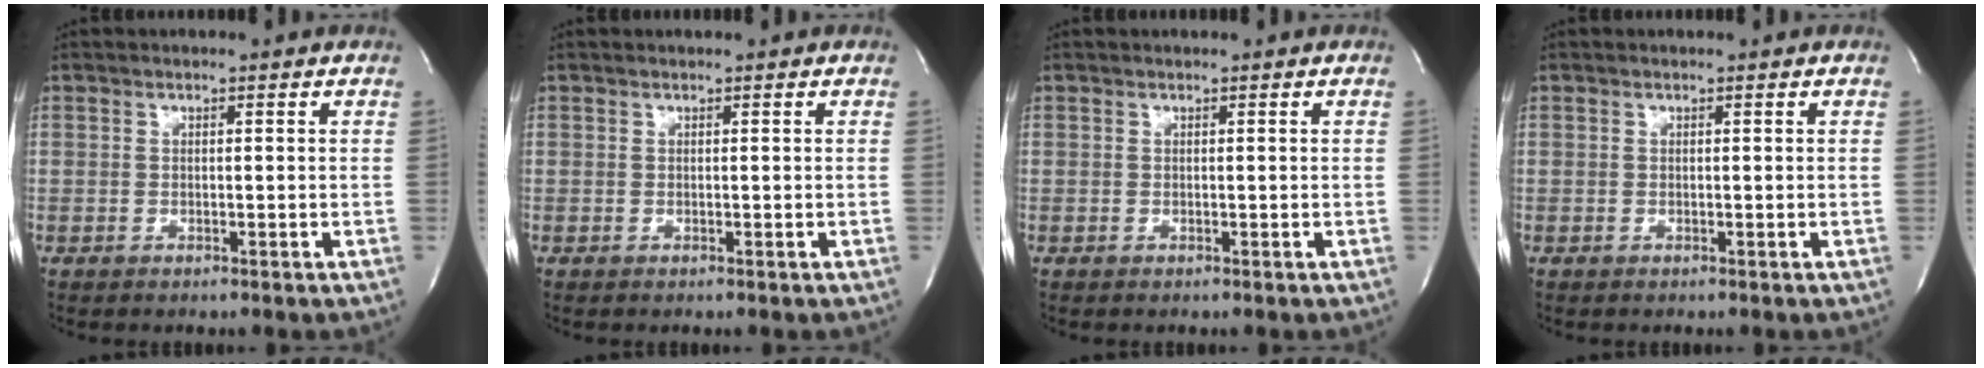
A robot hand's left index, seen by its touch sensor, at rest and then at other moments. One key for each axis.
{"total": 0.0}
{"total": 0.0}
{"total": 0.0}